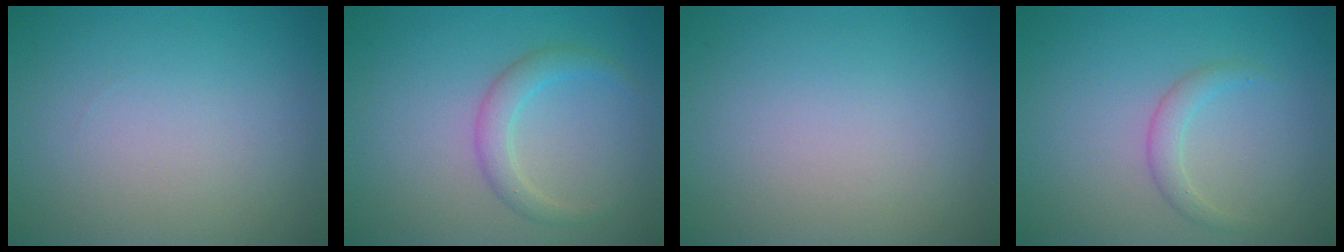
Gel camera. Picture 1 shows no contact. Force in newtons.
{"total": 2.2, "press": 2.2, "slide": 0.1}
{"total": 0.0}
{"total": 1.5, "press": 1.5, "slide": 0.1}